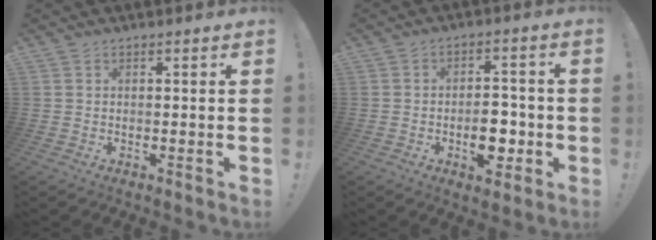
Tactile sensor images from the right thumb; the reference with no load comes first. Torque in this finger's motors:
{"motor_torque": [0.02, 0.17, 0.53, -0.53, 0.15]}